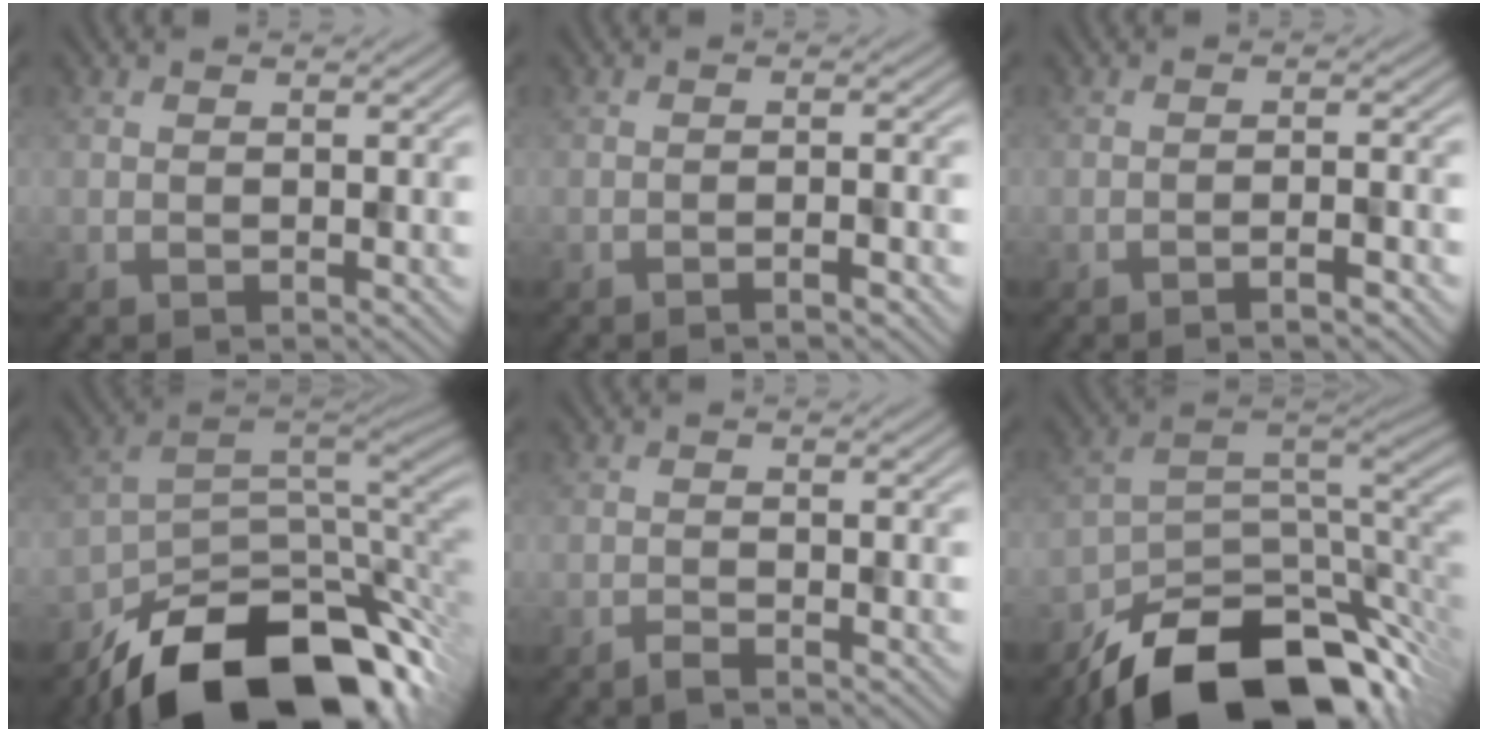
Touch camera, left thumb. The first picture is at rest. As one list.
[{"total": 1.8, "force": [-1.3, 0.1, 1.3], "torque": [-0.020, 0.007, -0.026]}, {"total": 2.3, "force": [-1.6, 0.1, 1.6], "torque": [-0.027, 0.009, -0.035]}, {"total": 17.1, "force": [-10.8, 9.0, 9.8], "torque": [-0.176, -0.049, -0.162]}, {"total": 1.0, "force": [-0.9, 0.0, 0.4], "torque": [-0.008, 0.003, -0.022]}, {"total": 16.2, "force": [-11.6, 7.2, 8.7], "torque": [-0.165, -0.032, -0.177]}]